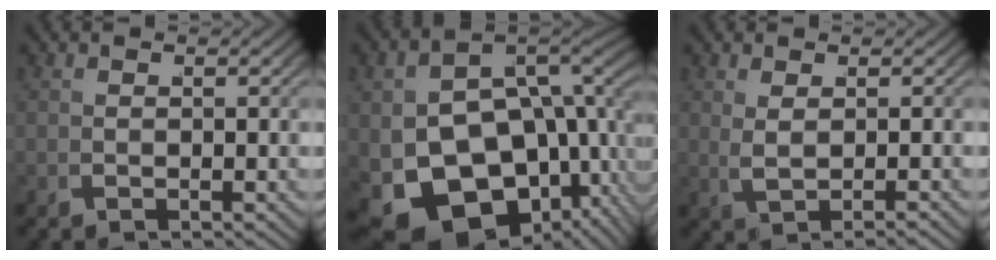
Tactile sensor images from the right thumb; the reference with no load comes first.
{"total": 19.7, "force": [-2.9, 15.0, 12.4], "torque": [-0.256, -0.072, -0.025]}
{"total": 1.6, "force": [0.3, 0.2, 1.6], "torque": [-0.035, 0.002, 0.015]}